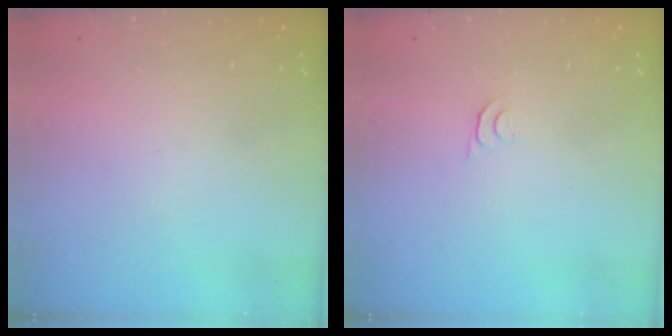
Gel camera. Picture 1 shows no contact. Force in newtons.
{"total": 4.1, "press": 4.0, "slide": 0.6}